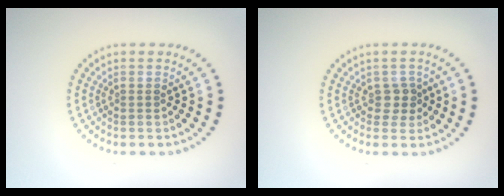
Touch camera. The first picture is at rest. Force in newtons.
{"total": 1.7, "press": 1.5, "slide": 0.8}